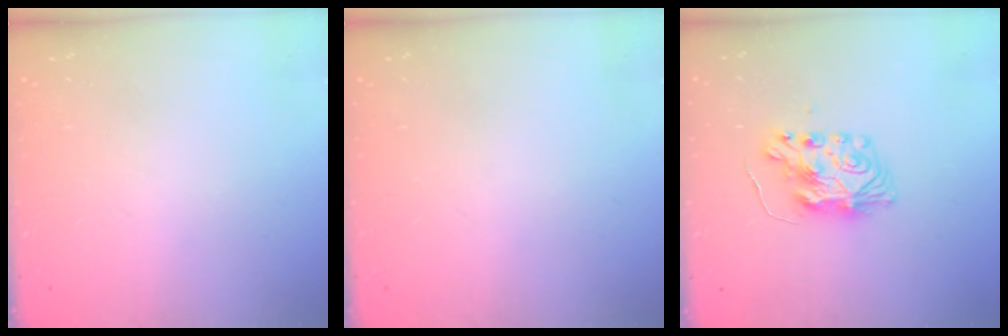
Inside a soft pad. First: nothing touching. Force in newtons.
{"total": 0.0}
{"total": 9.0, "press": 9.0, "slide": 0.5}